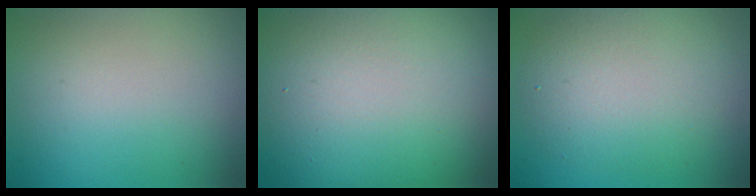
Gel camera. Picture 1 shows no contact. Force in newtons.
{"total": 18.0, "press": 17.9, "slide": 1.8}
{"total": 5.7, "press": 5.7, "slide": 0.2}